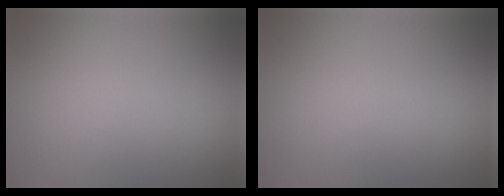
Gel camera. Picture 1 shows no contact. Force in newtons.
{"total": 0.0}